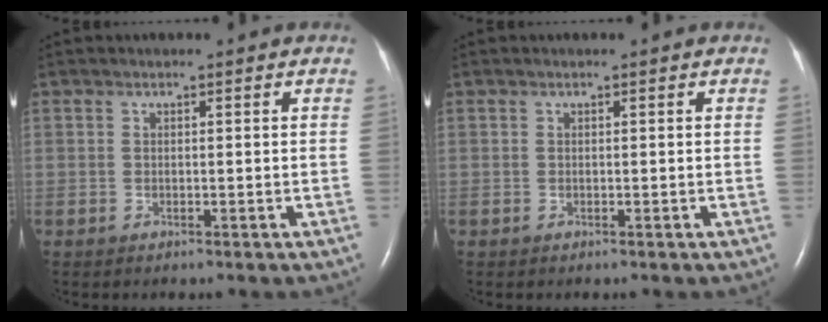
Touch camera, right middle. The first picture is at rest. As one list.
[{"total": 0.0}]